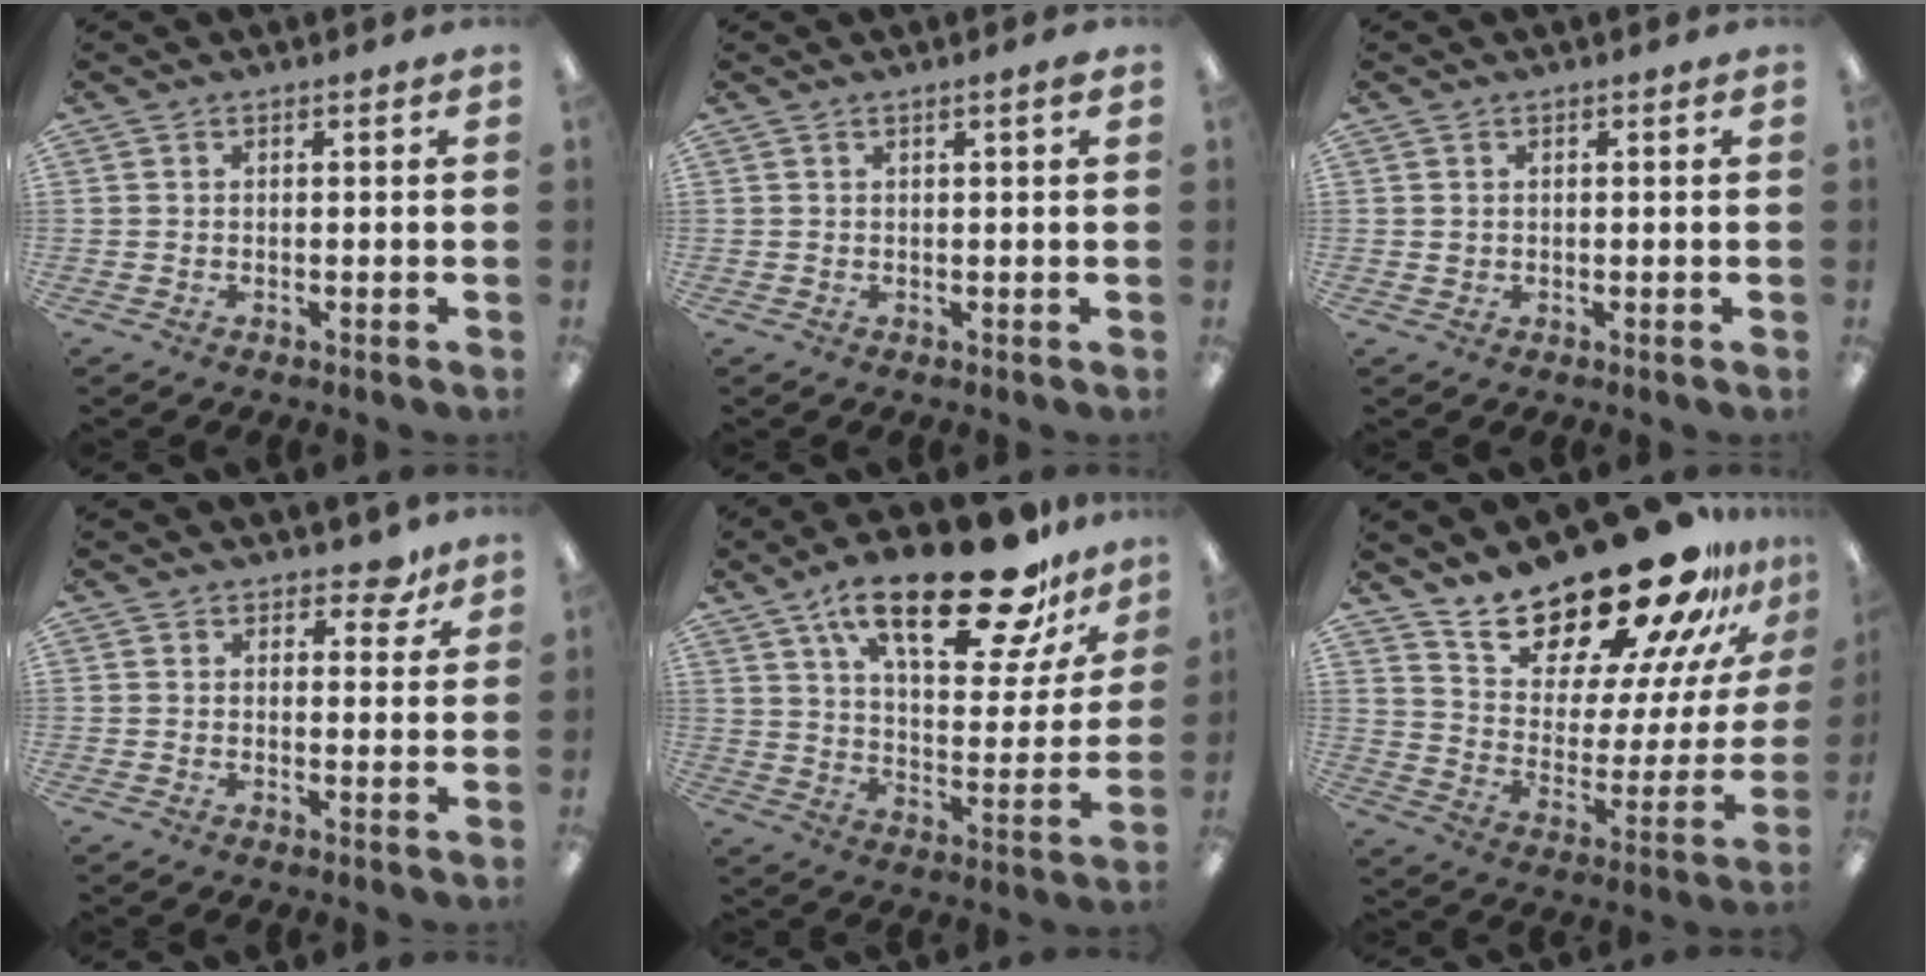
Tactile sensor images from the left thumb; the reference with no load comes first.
{"total": 1.3, "force": [0.7, 0.1, 1.1], "torque": [-0.022, 0.001, 0.012]}
{"total": 0.9, "force": [0.3, 0.9, 0.1], "torque": [-0.003, 0.005, 0.005]}
{"total": 5.1, "force": [3.6, 2.8, 2.3], "torque": [-0.021, -0.015, 0.062]}
{"total": 26.0, "force": [16.9, 9.1, 17.5], "torque": [-0.263, -0.097, 0.275]}
{"total": 25.1, "force": [21.6, 8.1, 9.9], "torque": [-0.133, -0.176, 0.372]}